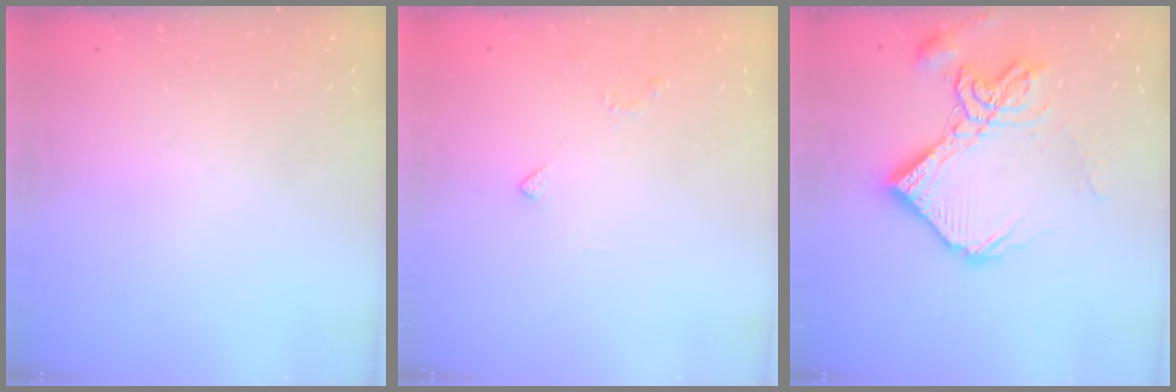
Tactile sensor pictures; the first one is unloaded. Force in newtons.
{"total": 2.4, "press": 2.3, "slide": 0.6}
{"total": 15.6, "press": 15.5, "slide": 1.8}